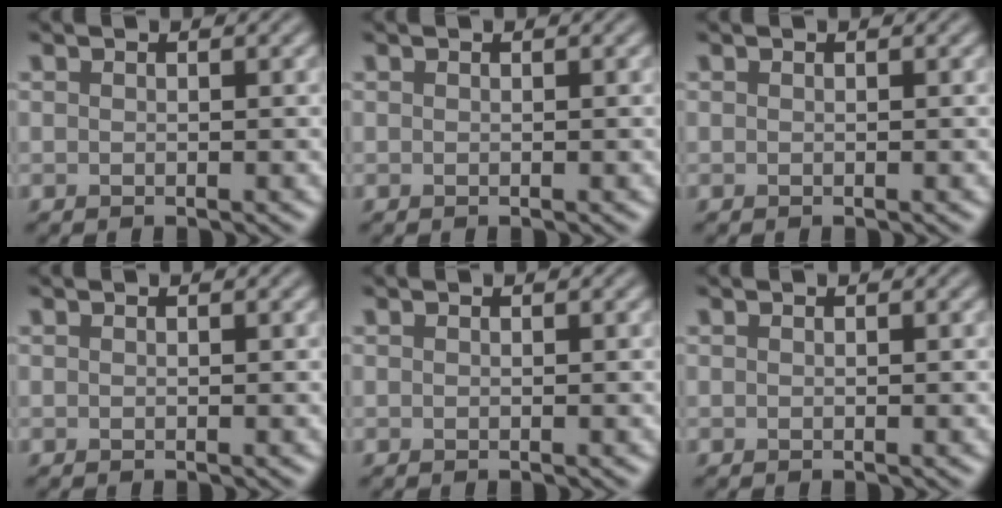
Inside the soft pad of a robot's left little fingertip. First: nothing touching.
{"total": 0.0}
{"total": 0.0}
{"total": 0.0}
{"total": 0.0}
{"total": 0.0}